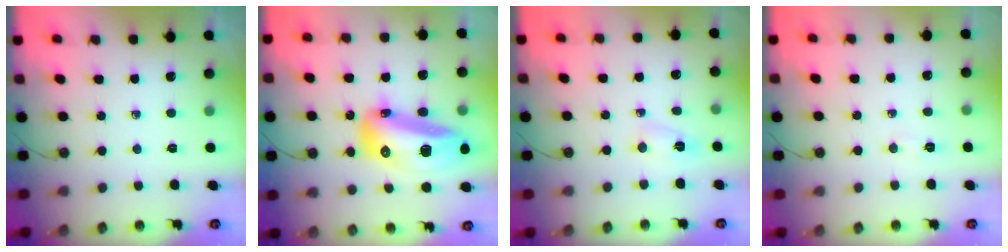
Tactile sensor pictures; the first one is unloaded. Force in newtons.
{"total": 22.0, "press": 21.8, "slide": 3.4}
{"total": 2.2, "press": 2.2, "slide": 0.5}
{"total": 3.9, "press": 3.9, "slide": 0.5}